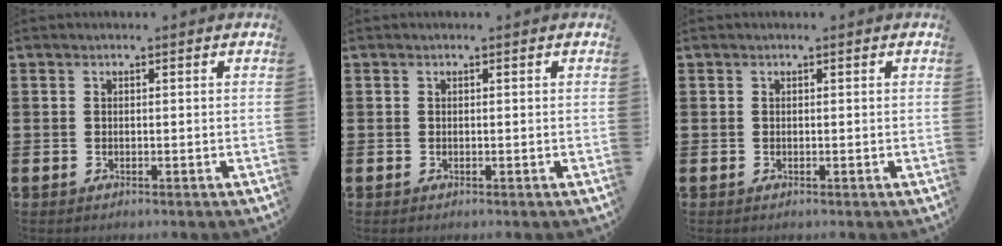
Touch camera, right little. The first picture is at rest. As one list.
[{"total": 0.0}, {"total": 0.0}]